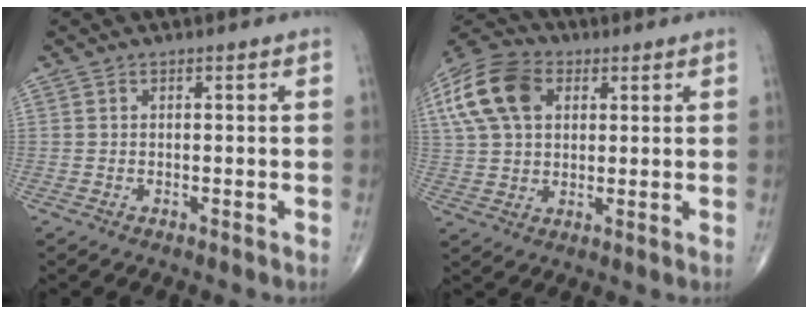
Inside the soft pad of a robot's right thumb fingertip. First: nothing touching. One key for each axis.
{"total": 16.2, "fx": 5.2, "fy": 11.0, "fz": 10.8, "tx": -0.222, "ty": 0.012, "tz": 0.089}